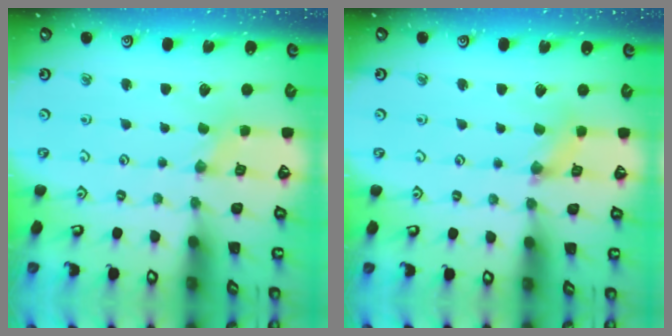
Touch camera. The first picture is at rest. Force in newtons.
{"total": 2.4, "press": 2.4, "slide": 0.4}